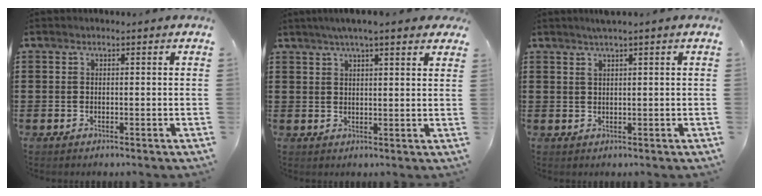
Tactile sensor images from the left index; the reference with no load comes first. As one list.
[{"total": 4.4, "force": [3.5, 0.3, 2.7], "torque": [-0.061, 0.003, 0.063]}, {"total": 1.6, "force": [1.0, -0.1, 1.1], "torque": [-0.023, 0.001, 0.019]}]